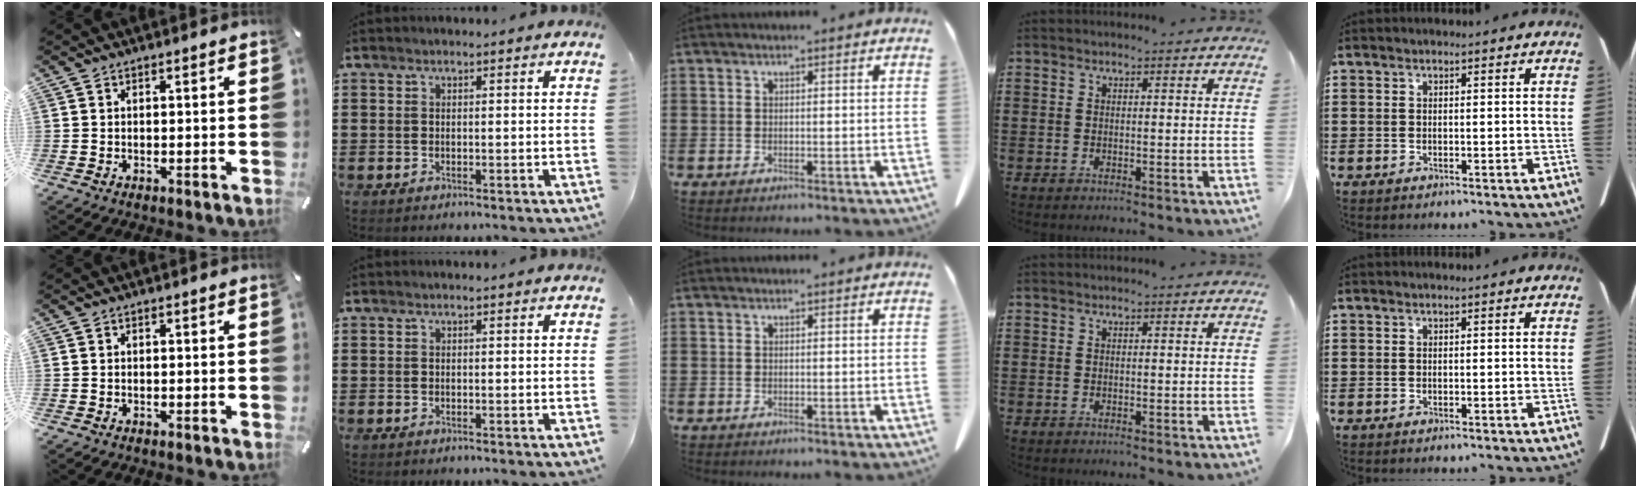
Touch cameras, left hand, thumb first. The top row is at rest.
{}